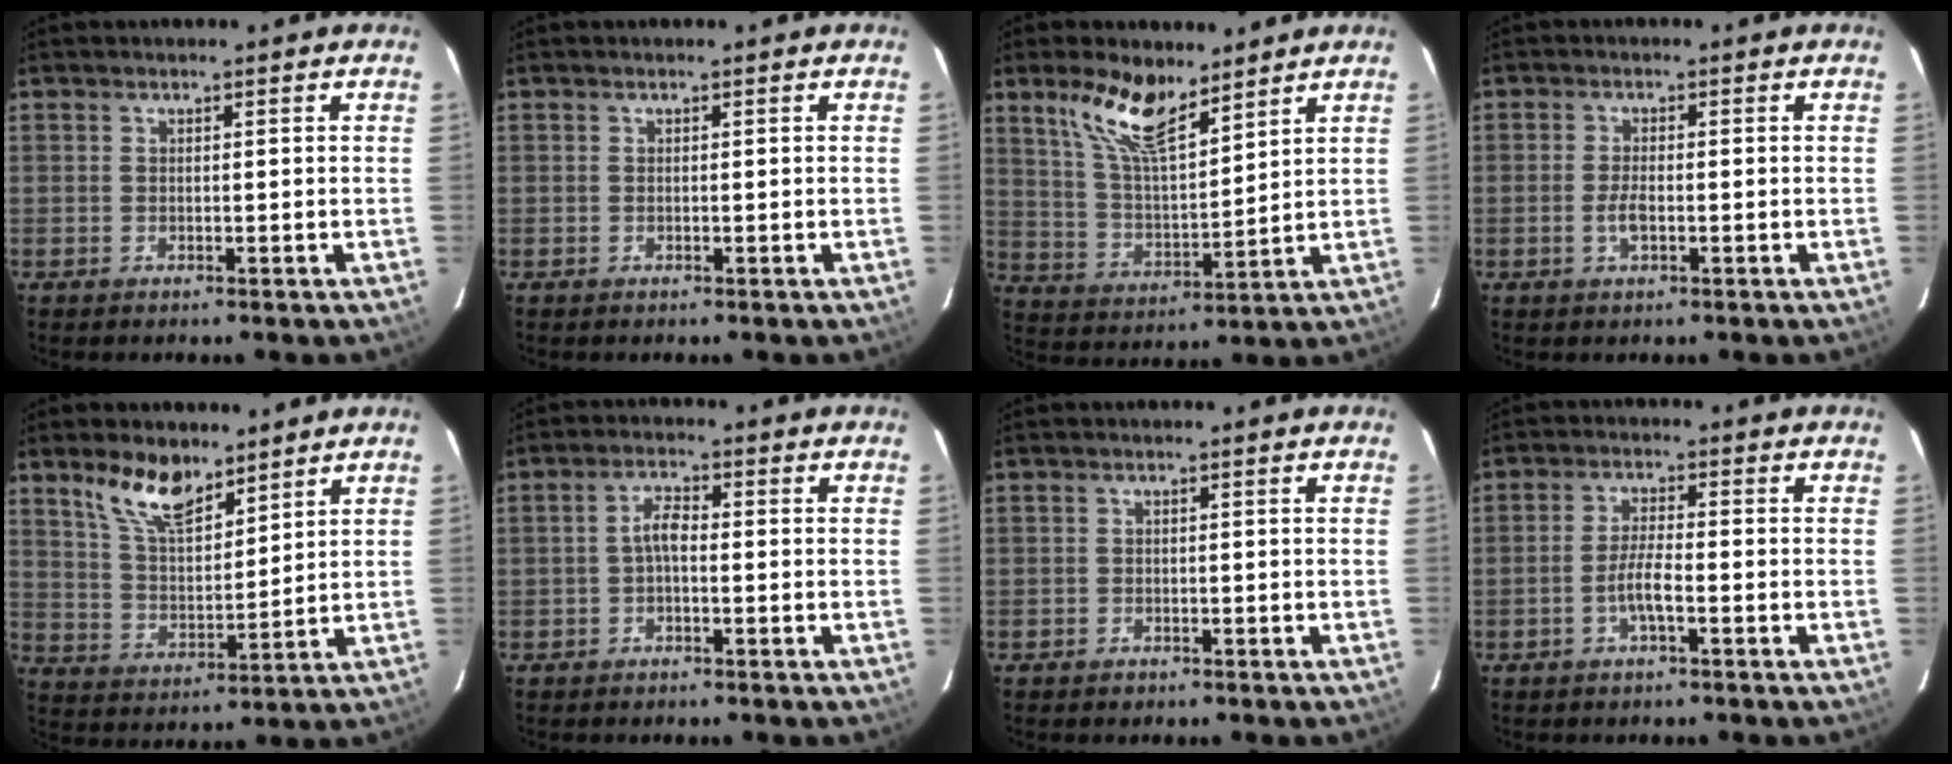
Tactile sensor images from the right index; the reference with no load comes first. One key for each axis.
{"total": 0.0}
{"total": 12.1, "fx": 8.5, "fy": 3.9, "fz": 7.6, "tx": -0.147, "ty": 0.009, "tz": 0.168}
{"total": 2.8, "fx": -0.9, "fy": 0.9, "fz": 2.4, "tx": -0.053, "ty": -0.001, "tz": -0.018}
{"total": 10.2, "fx": 7.4, "fy": 4.1, "fz": 5.7, "tx": -0.102, "ty": 0.005, "tz": 0.145}
{"total": 2.9, "fx": -0.7, "fy": 1.1, "fz": 2.5, "tx": -0.053, "ty": 0.011, "tz": -0.014}
{"total": 1.2, "fx": -0.9, "fy": 0.9, "fz": 0.2, "tx": -0.003, "ty": 0.003, "tz": -0.012}
{"total": 3.9, "fx": -1.9, "fy": 0.4, "fz": 3.4, "tx": -0.072, "ty": 0.001, "tz": -0.037}